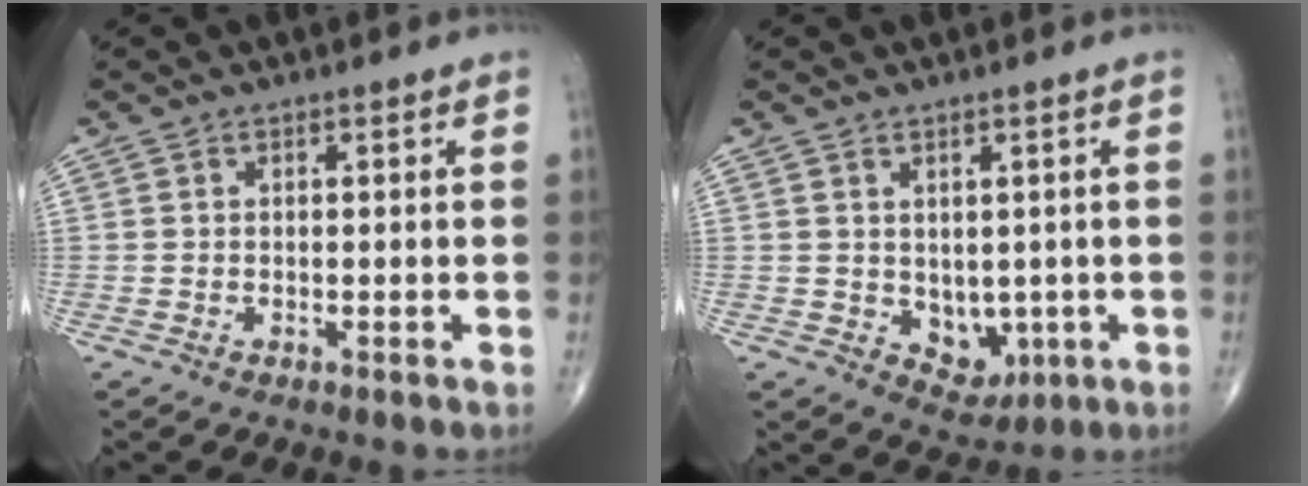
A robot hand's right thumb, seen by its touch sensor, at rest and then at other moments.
{"total": 5.7, "force": [-0.3, 4.3, 3.7], "torque": [-0.026, -0.012, 0.014]}